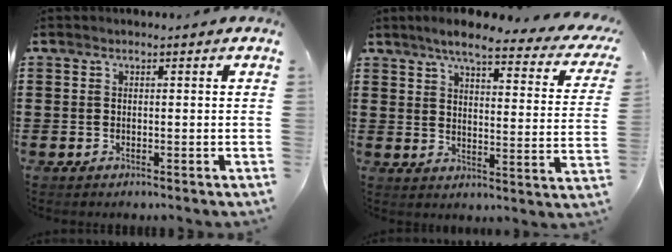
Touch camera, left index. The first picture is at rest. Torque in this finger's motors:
{"motor_torque": [2.14, 0.00, 0.29, 0.06]}